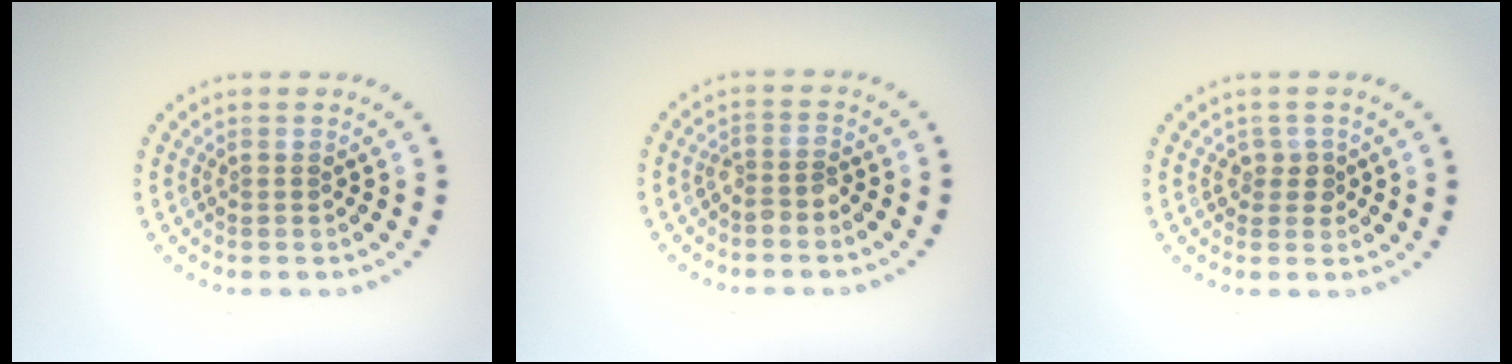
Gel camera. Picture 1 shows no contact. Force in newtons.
{"total": 1.5, "press": 1.3, "slide": 0.8}
{"total": 1.5, "press": 1.2, "slide": 0.9}